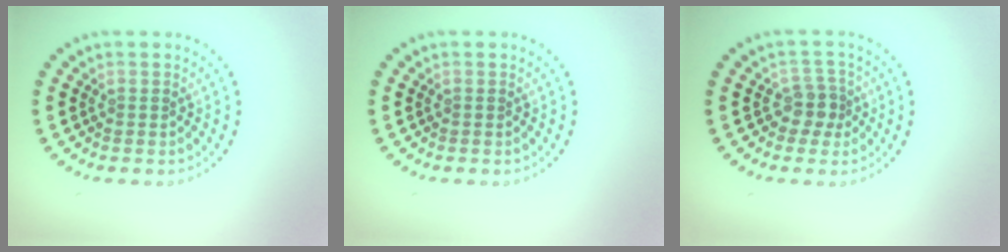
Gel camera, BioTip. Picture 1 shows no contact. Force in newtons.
{"total": 0.0}
{"total": 2.2, "press": 1.7, "slide": 1.3}